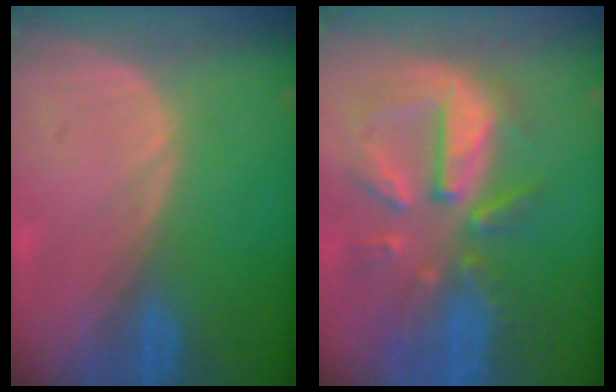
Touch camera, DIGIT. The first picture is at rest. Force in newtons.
{"total": 10.7, "press": 9.5, "slide": 5.0}